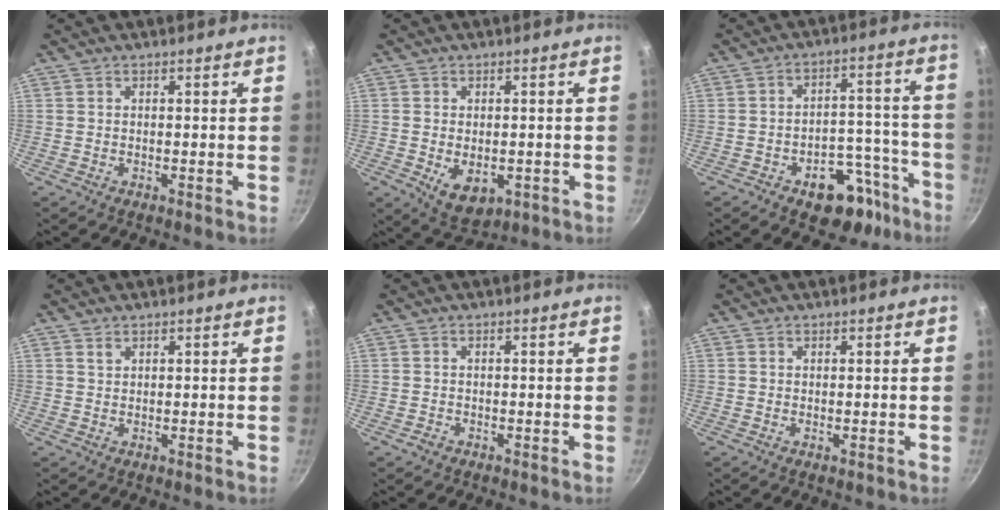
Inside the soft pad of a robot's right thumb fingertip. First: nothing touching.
{"total": 6.7, "force": [-1.8, 4.1, 5.0], "torque": [-0.065, -0.002, -0.012]}
{"total": 13.0, "force": [-7.9, 7.1, 7.6], "torque": [-0.063, 0.077, -0.106]}
{"total": 1.0, "force": [0.8, 0.6, 0.3], "torque": [0.000, -0.005, 0.015]}
{"total": 0.8, "force": [-0.5, 0.5, 0.2], "torque": [-0.003, 0.002, -0.011]}
{"total": 0.0}